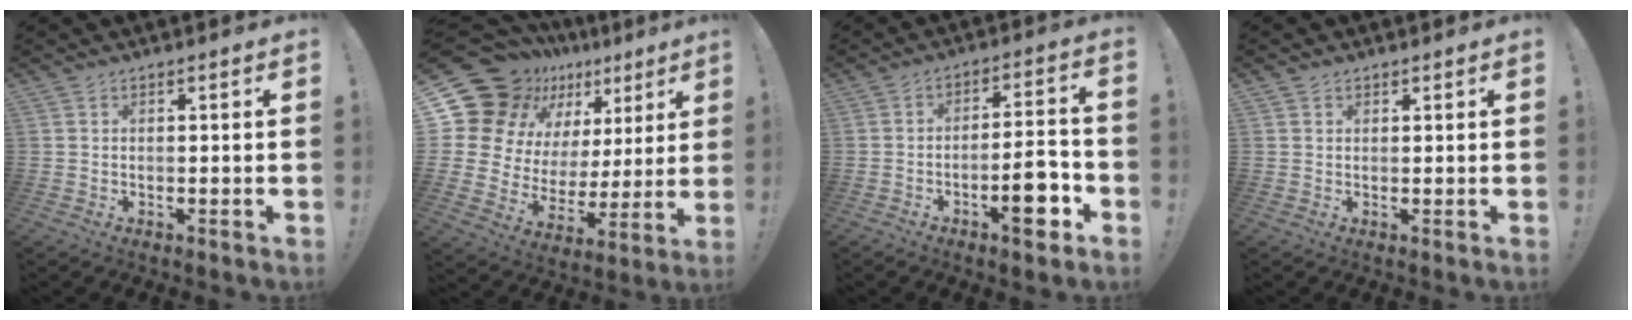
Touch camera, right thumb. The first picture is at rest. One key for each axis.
{"total": 17.8, "fx": 11.6, "fy": 11.6, "fz": 6.9, "tx": -0.104, "ty": -0.089, "tz": 0.242}
{"total": 11.4, "fx": -5.3, "fy": 3.2, "fz": 9.6, "tx": -0.120, "ty": 0.021, "tz": -0.088}
{"total": 1.1, "fx": 0.8, "fy": 0.8, "fz": 0.1, "tx": 0.004, "ty": -0.002, "tz": 0.015}